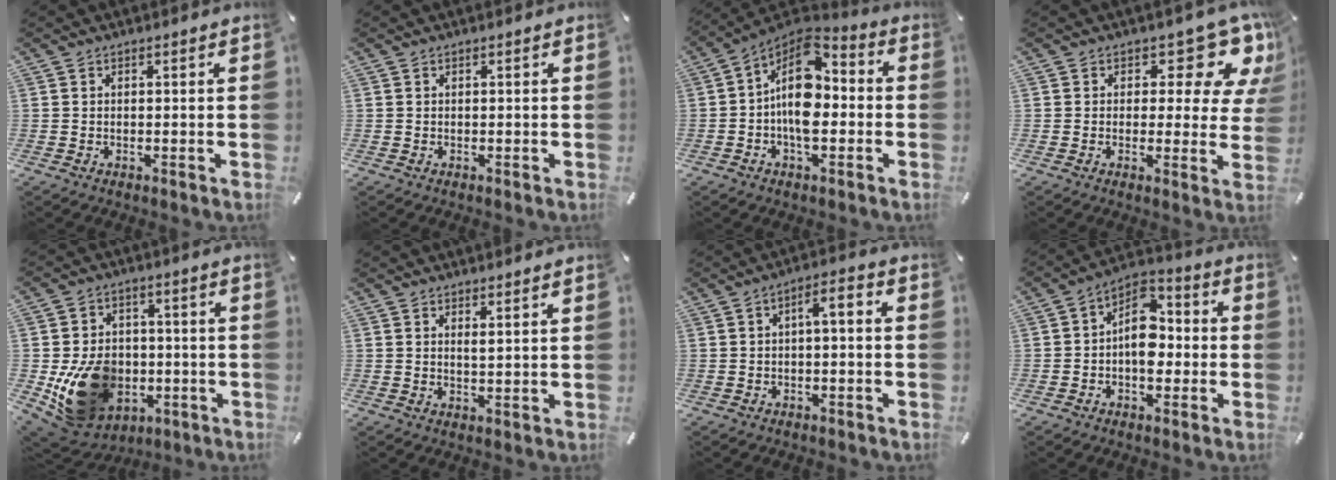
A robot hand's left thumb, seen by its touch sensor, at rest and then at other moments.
{"total": 0.0}
{"total": 13.3, "force": [-1.5, 7.8, 10.6], "torque": [-0.203, -0.007, -0.031]}
{"total": 11.7, "force": [6.9, 5.7, 7.5], "torque": [-0.082, -0.058, 0.116]}
{"total": 16.5, "force": [-3.4, 13.4, 9.0], "torque": [-0.172, 0.008, -0.050]}
{"total": 1.7, "force": [1.3, -0.2, 1.1], "torque": [-0.022, -0.004, 0.022]}
{"total": 4.2, "force": [-1.7, 1.5, 3.6], "torque": [-0.064, 0.016, -0.035]}
{"total": 9.5, "force": [-1.1, 6.6, 6.7], "torque": [-0.110, 0.005, -0.023]}